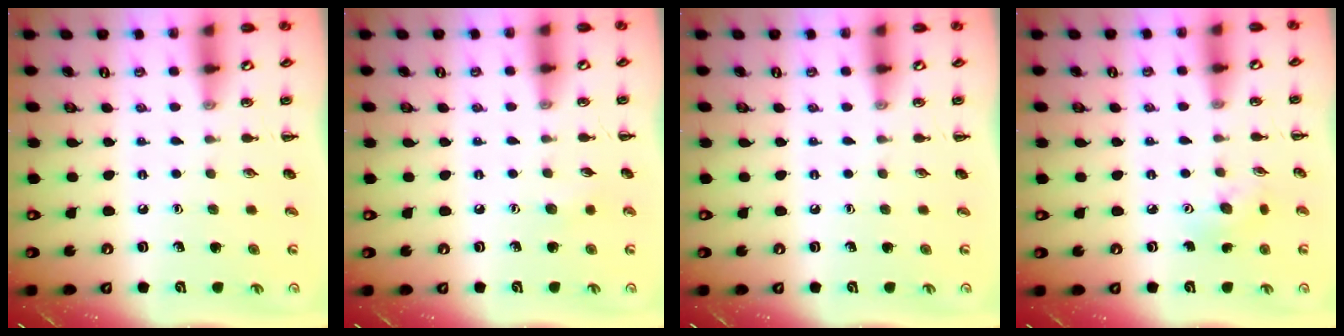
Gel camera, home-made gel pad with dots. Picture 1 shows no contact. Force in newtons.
{"total": 3.1, "press": 3.0, "slide": 0.6}
{"total": 0.0}
{"total": 3.6, "press": 3.5, "slide": 0.9}